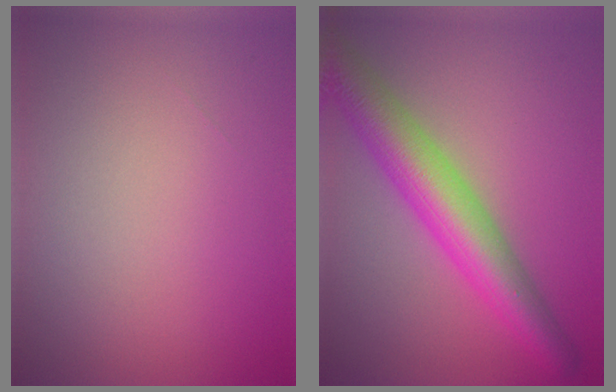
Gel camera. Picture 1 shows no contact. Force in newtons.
{"total": 7.4, "press": 7.4, "slide": 0.5}